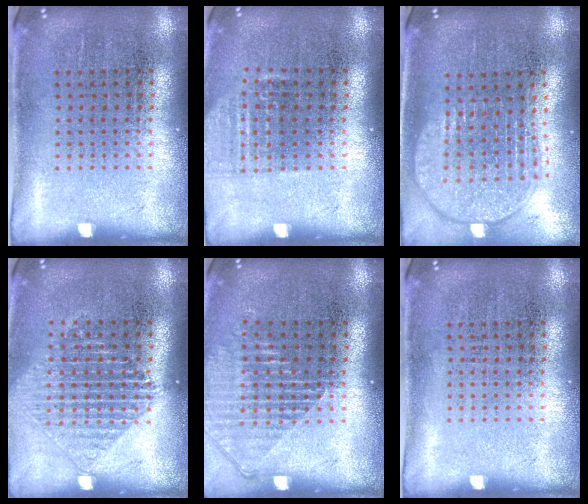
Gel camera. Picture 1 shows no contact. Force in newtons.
{"total": 1.0, "press": 0.9, "slide": 0.4}
{"total": 1.9, "press": 1.6, "slide": 1.0}
{"total": 1.4, "press": 1.3, "slide": 0.6}
{"total": 1.3, "press": 1.2, "slide": 0.5}
{"total": 0.0}